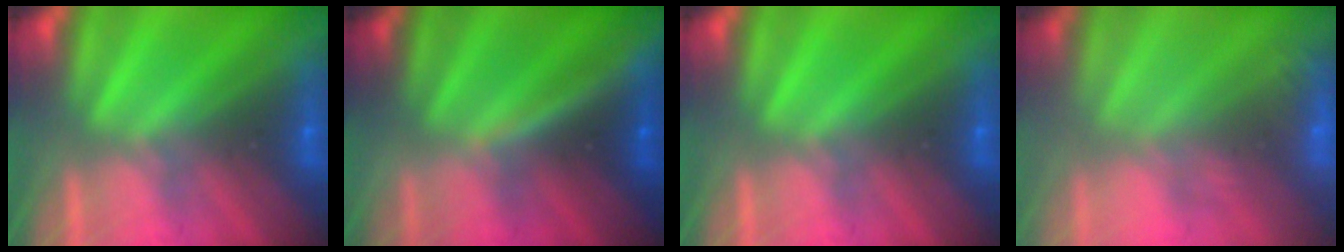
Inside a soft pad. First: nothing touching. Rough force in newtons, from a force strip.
{"total": 3.2}
{"total": 0.0}
{"total": 2.4}